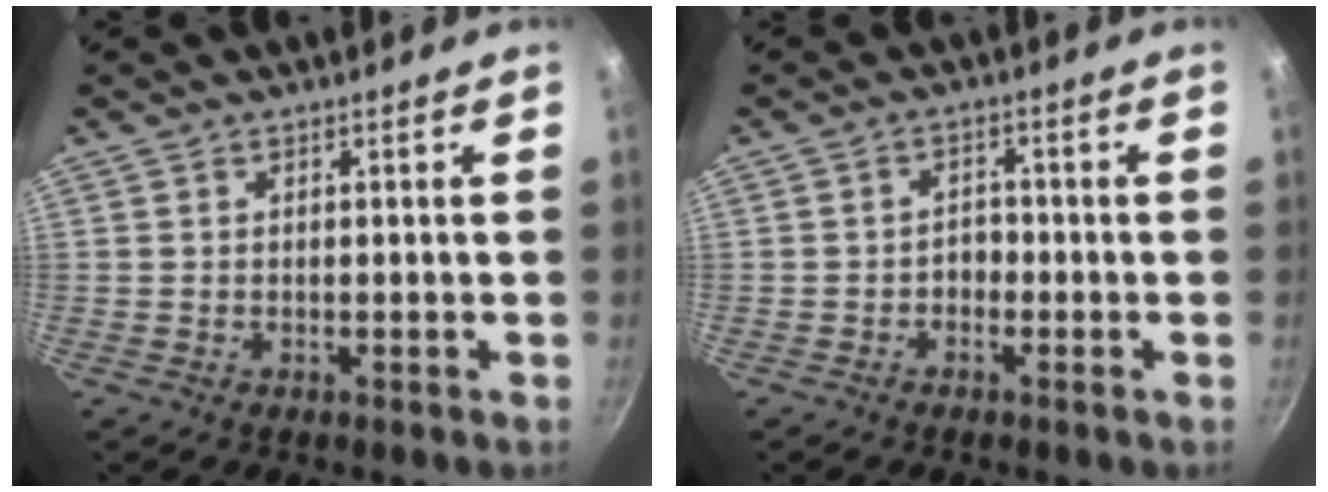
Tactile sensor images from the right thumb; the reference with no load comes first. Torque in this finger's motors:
{"motor_torque": [0.51, 0.49, 0.46, -0.06, -0.02]}